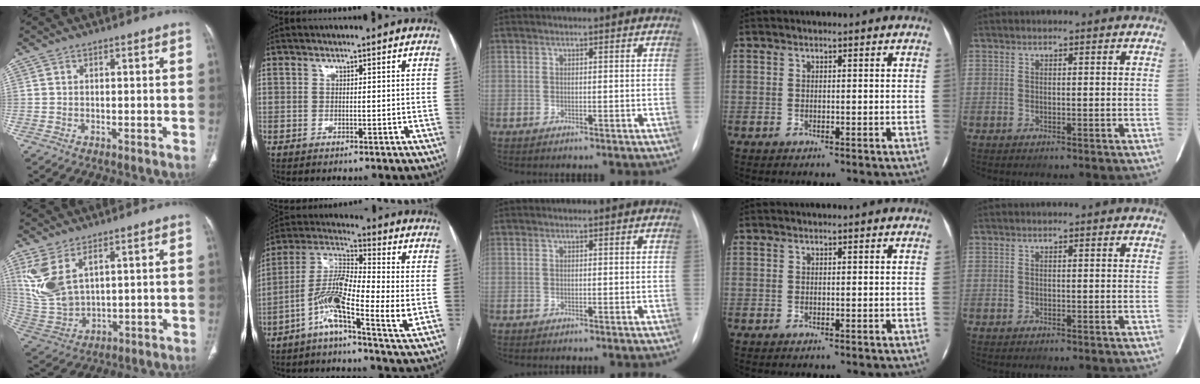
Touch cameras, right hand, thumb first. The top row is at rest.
{"thumb": {"total": 11.5, "force": [4.5, 6.5, 8.3], "torque": [-0.185, -0.012, 0.112]}, "index": {"total": 12.3, "force": [-3.4, 1.8, 11.6], "torque": [-0.230, 0.010, -0.075]}}